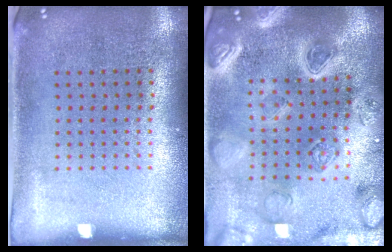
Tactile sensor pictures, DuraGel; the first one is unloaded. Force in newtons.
{"total": 4.7, "press": 4.1, "slide": 2.3}